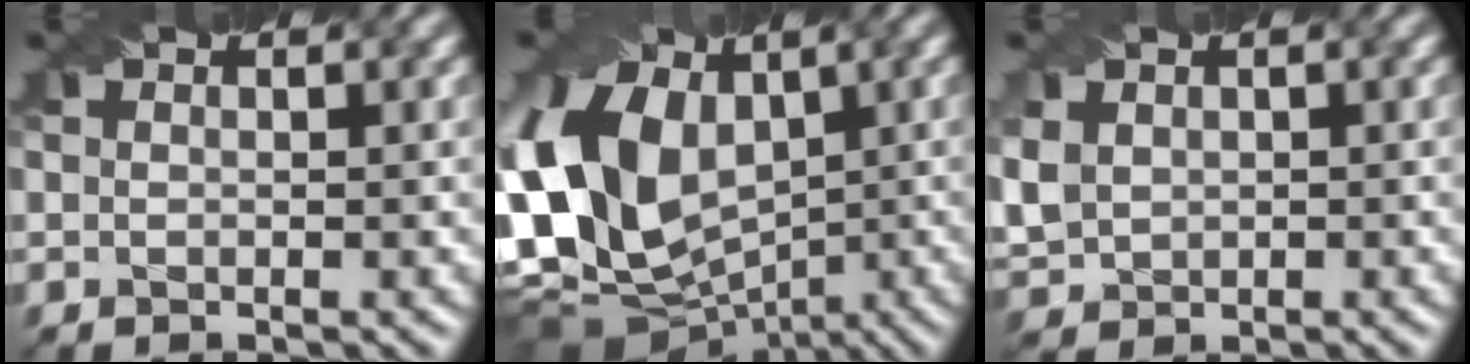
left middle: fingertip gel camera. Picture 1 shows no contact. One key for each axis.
{"total": 16.9, "fx": 1.0, "fy": 12.7, "fz": 11.1, "tx": -0.242, "ty": 0.002, "tz": 0.039}
{"total": 2.9, "fx": 0.8, "fy": 2.5, "fz": 1.3, "tx": -0.052, "ty": 0.003, "tz": 0.021}